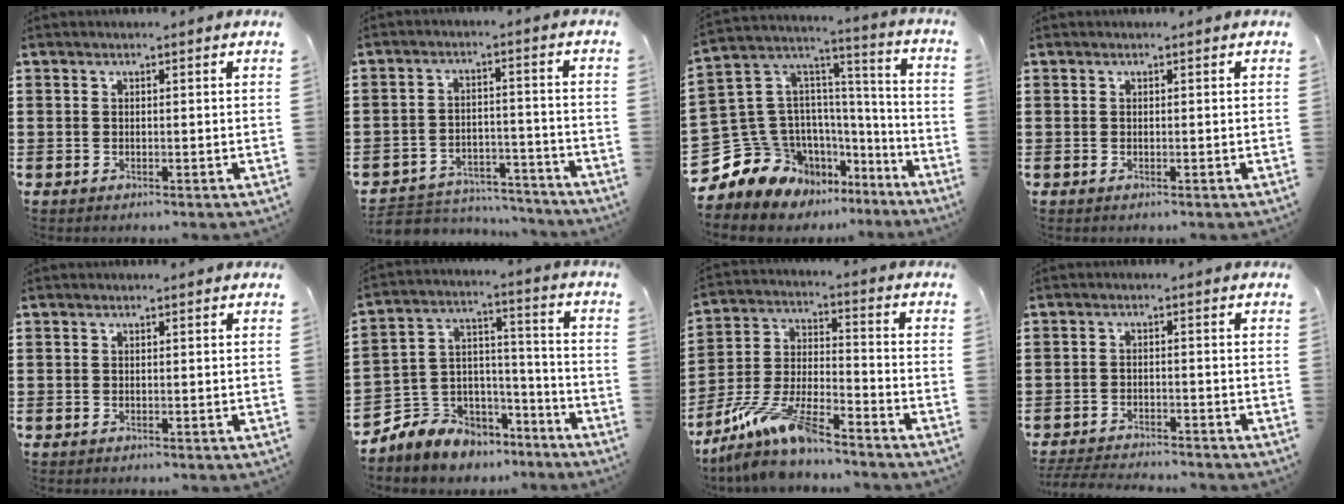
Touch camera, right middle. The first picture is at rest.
{"total": 5.0, "force": [-4.8, 1.2, 0.3], "torque": [-0.012, 0.011, -0.101]}
{"total": 12.0, "force": [-7.7, 9.0, 1.6], "torque": [-0.084, -0.006, -0.128]}
{"total": 0.0}
{"total": 0.0}
{"total": 6.0, "force": [-4.9, 3.3, -1.0], "torque": [-0.011, -0.010, -0.101]}
{"total": 10.8, "force": [-9.1, 1.5, 5.6], "torque": [-0.121, 0.012, -0.183]}
{"total": 3.4, "force": [-3.4, 0.2, 0.4], "torque": [-0.016, -0.003, -0.073]}